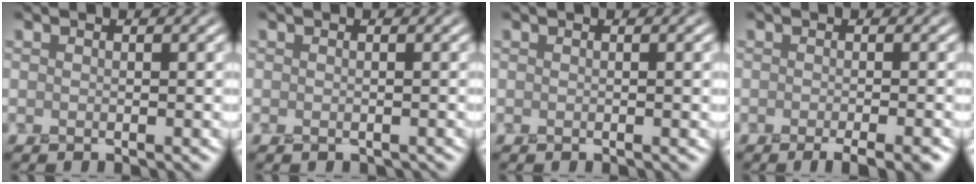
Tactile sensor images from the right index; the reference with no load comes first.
{"total": 0.6, "force": [-0.4, 0.3, 0.3], "torque": [-0.003, -0.003, -0.004]}
{"total": 0.8, "force": [0.1, 0.2, 0.7], "torque": [-0.008, 0.000, 0.002]}
{"total": 2.6, "force": [-1.3, 0.6, 2.2], "torque": [-0.017, -0.003, -0.019]}